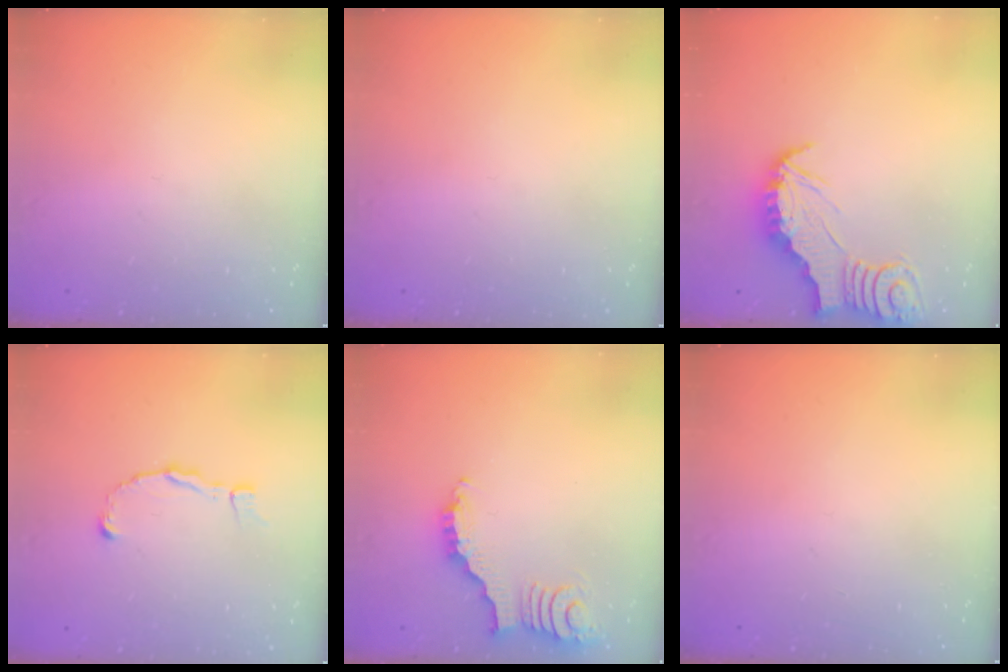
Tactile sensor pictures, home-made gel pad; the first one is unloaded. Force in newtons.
{"total": 0.0}
{"total": 2.8, "press": 2.8, "slide": 0.3}
{"total": 2.5, "press": 2.5, "slide": 0.2}
{"total": 2.0, "press": 2.0, "slide": 0.2}
{"total": 0.0}